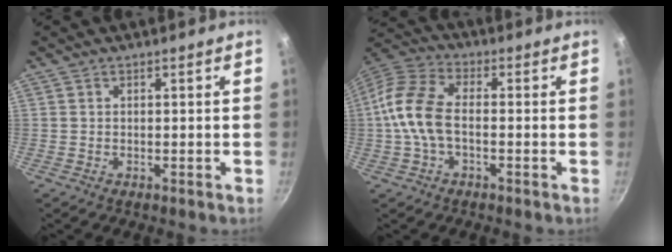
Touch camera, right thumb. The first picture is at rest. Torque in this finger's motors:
{"motor_torque": [-0.74, 1.07, 1.52, -0.19, 0.44]}